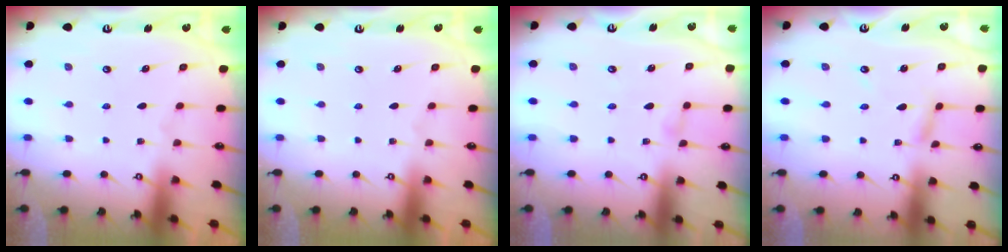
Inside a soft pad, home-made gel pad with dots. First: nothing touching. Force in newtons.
{"total": 0.0}
{"total": 2.5, "press": 2.4, "slide": 0.3}
{"total": 4.4, "press": 4.4, "slide": 0.3}